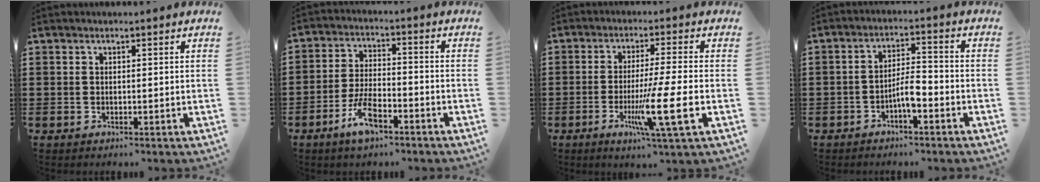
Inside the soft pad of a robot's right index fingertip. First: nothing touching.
{"total": 6.4, "force": [-3.7, 2.4, 4.7], "torque": [-0.110, 0.000, -0.073]}
{"total": 10.2, "force": [-3.0, -0.1, 9.8], "torque": [-0.182, -0.021, -0.054]}
{"total": 4.7, "force": [-2.2, 1.2, 3.9], "torque": [-0.078, 0.005, -0.044]}